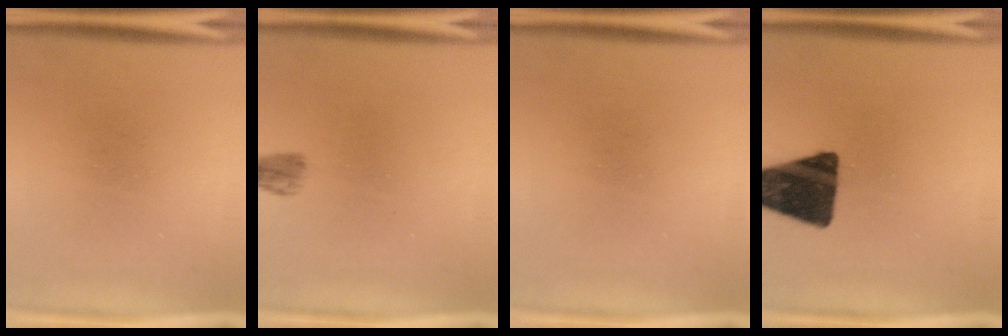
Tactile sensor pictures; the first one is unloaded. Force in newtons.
{"total": 2.1}
{"total": 0.0}
{"total": 16.5}